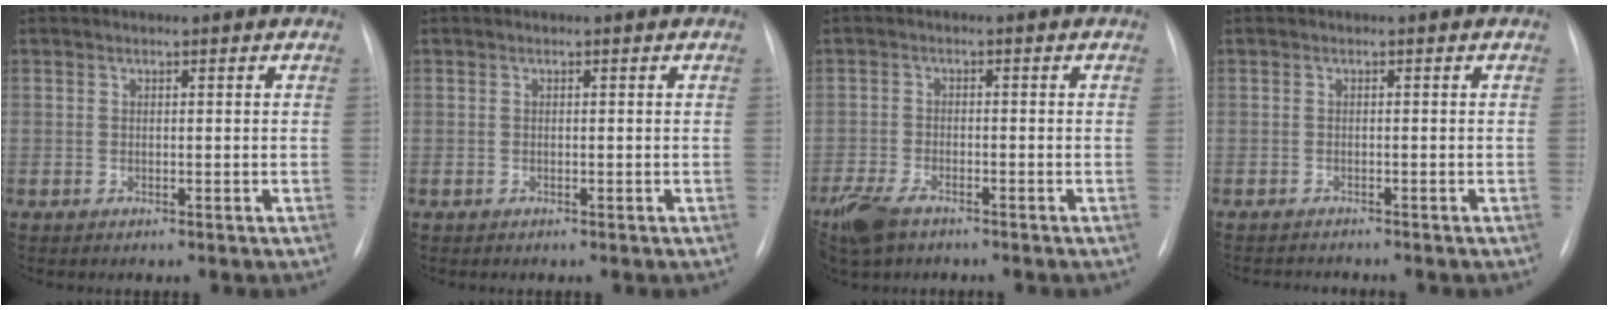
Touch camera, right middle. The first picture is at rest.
{"total": 0.0}
{"total": 6.4, "force": [-4.6, 2.7, 3.5], "torque": [-0.077, -0.010, -0.085]}
{"total": 2.6, "force": [-2.6, 0.2, 0.4], "torque": [-0.002, -0.009, -0.036]}